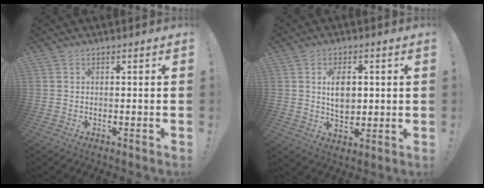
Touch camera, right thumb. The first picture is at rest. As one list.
[{"total": 8.1, "force": [1.3, 5.5, 5.8], "torque": [-0.082, -0.002, 0.020]}]